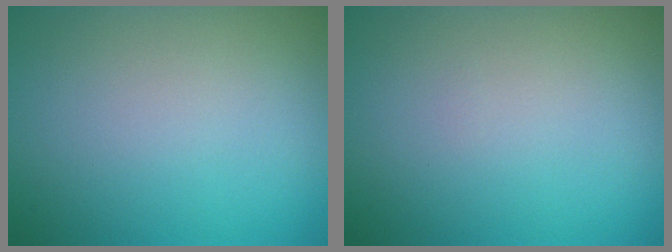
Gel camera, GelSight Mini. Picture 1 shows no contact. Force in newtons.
{"total": 0.0}